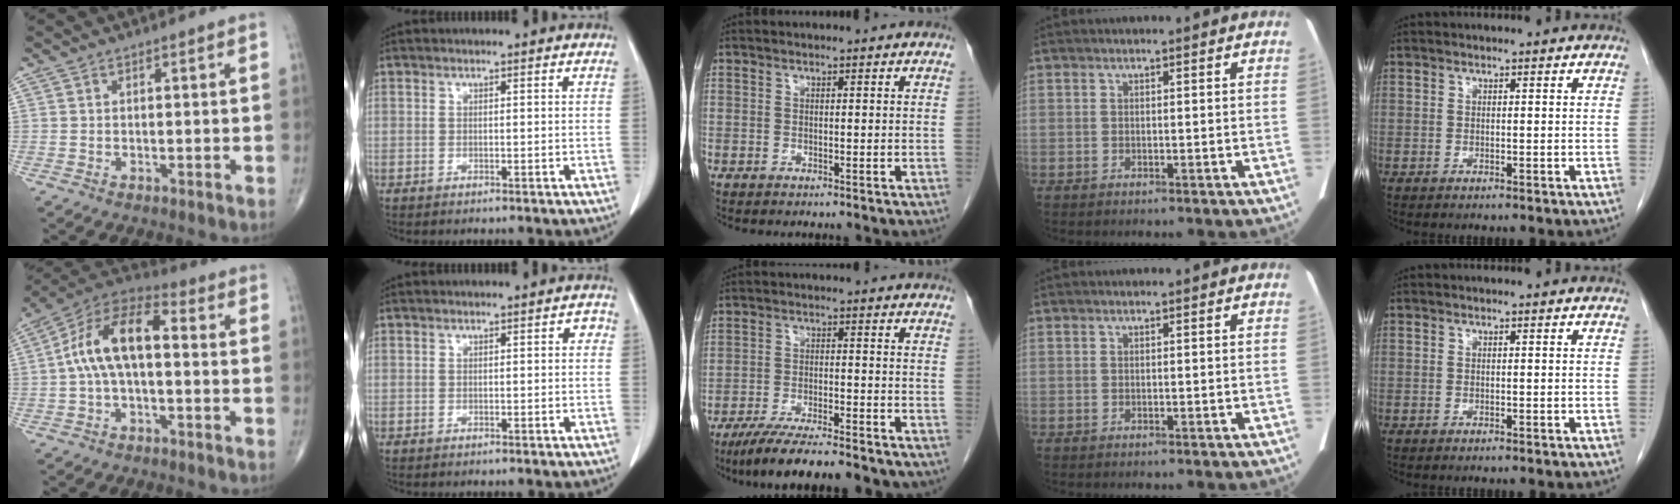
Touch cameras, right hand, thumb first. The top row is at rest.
{"thumb": {"total": 13.1, "force": [0.2, 6.4, 11.4], "torque": [-0.211, 0.047, -0.010]}, "index": {"total": 1.7, "force": [0.0, 0.8, 1.5], "torque": [-0.013, 0.013, -0.004]}, "middle": {"total": 13.1, "force": [-11.0, 1.9, 7.0], "torque": [-0.111, -0.021, -0.167]}}